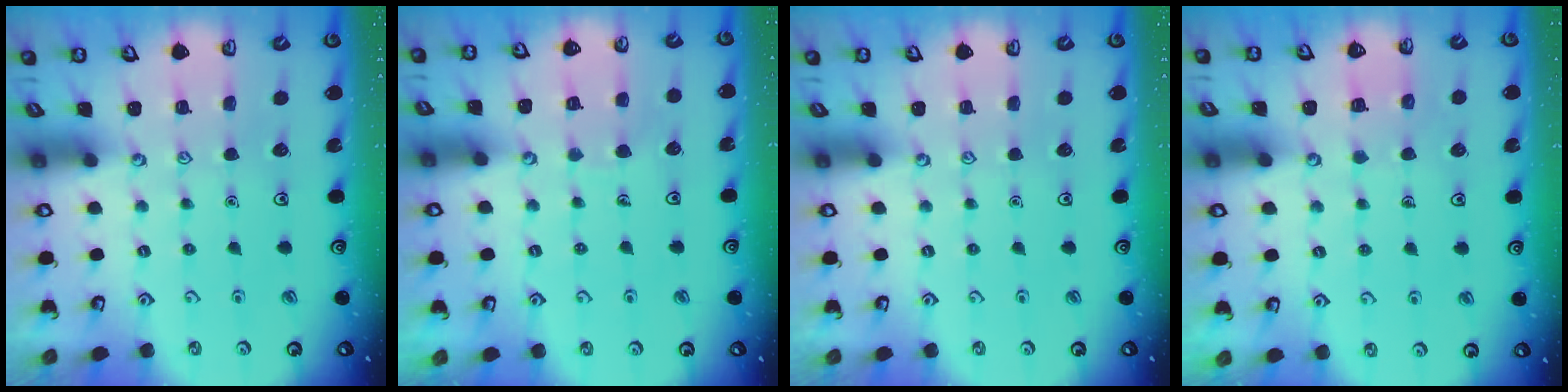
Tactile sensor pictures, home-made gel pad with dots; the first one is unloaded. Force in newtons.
{"total": 3.9, "press": 3.9, "slide": 0.2}
{"total": 0.0}
{"total": 3.9, "press": 3.8, "slide": 0.3}